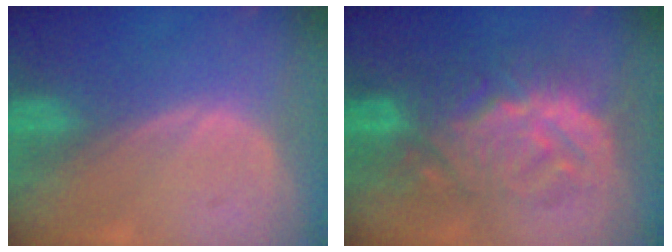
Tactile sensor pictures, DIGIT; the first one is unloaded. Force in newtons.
{"total": 9.6, "press": 9.6, "slide": 0.4}